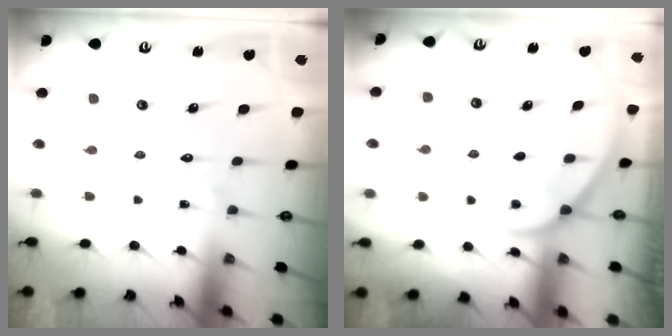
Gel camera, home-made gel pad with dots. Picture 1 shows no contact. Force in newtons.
{"total": 2.1, "press": 2.0, "slide": 0.3}